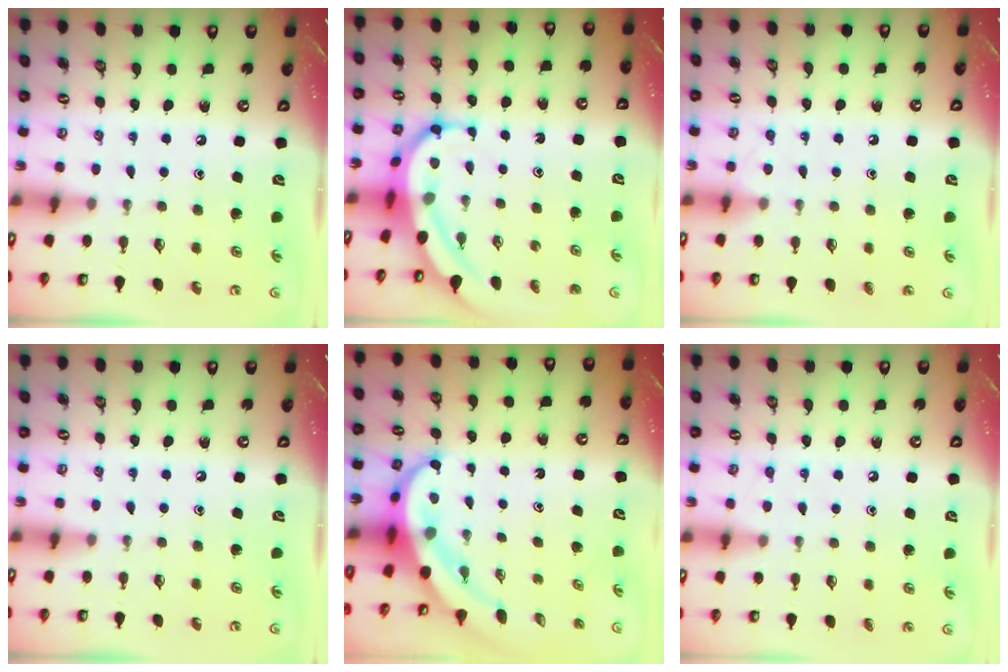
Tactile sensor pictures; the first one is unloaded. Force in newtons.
{"total": 8.4, "press": 8.3, "slide": 0.7}
{"total": 2.6, "press": 2.5, "slide": 0.3}
{"total": 0.0}
{"total": 8.6, "press": 8.4, "slide": 1.8}
{"total": 5.0, "press": 5.0, "slide": 0.6}